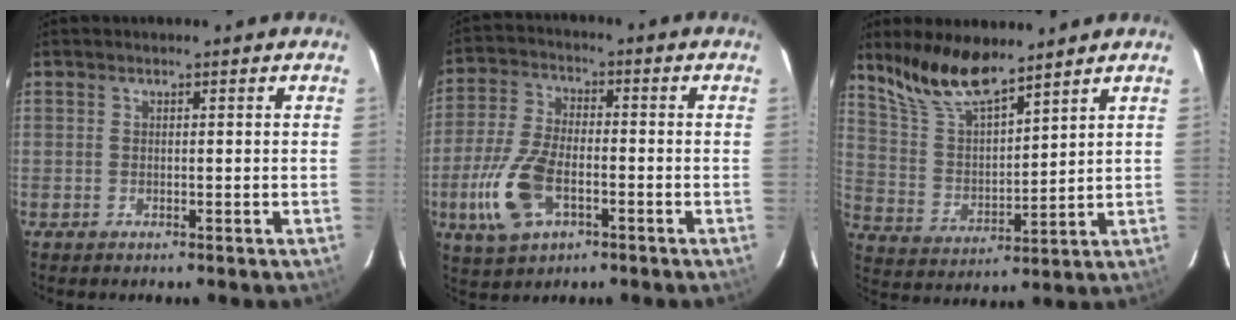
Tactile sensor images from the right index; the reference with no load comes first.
{"total": 12.6, "force": [-4.6, 6.7, 9.6], "torque": [-0.221, -0.007, -0.085]}
{"total": 12.3, "force": [10.1, 3.0, 6.4], "torque": [-0.127, 0.009, 0.205]}